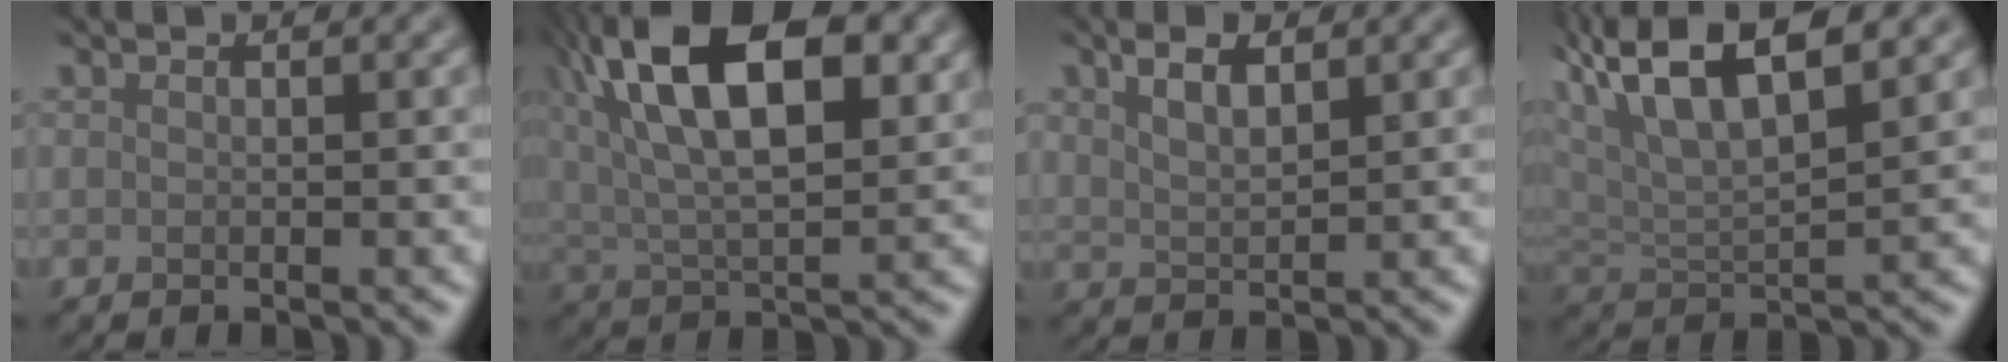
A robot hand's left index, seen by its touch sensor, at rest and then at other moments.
{"total": 15.6, "force": [6.3, 7.5, 12.1], "torque": [-0.195, 0.030, 0.093]}
{"total": 3.1, "force": [1.9, 1.3, 2.0], "torque": [-0.044, 0.002, 0.037]}
{"total": 8.1, "force": [4.9, 3.0, 5.8], "torque": [-0.107, 0.019, 0.084]}